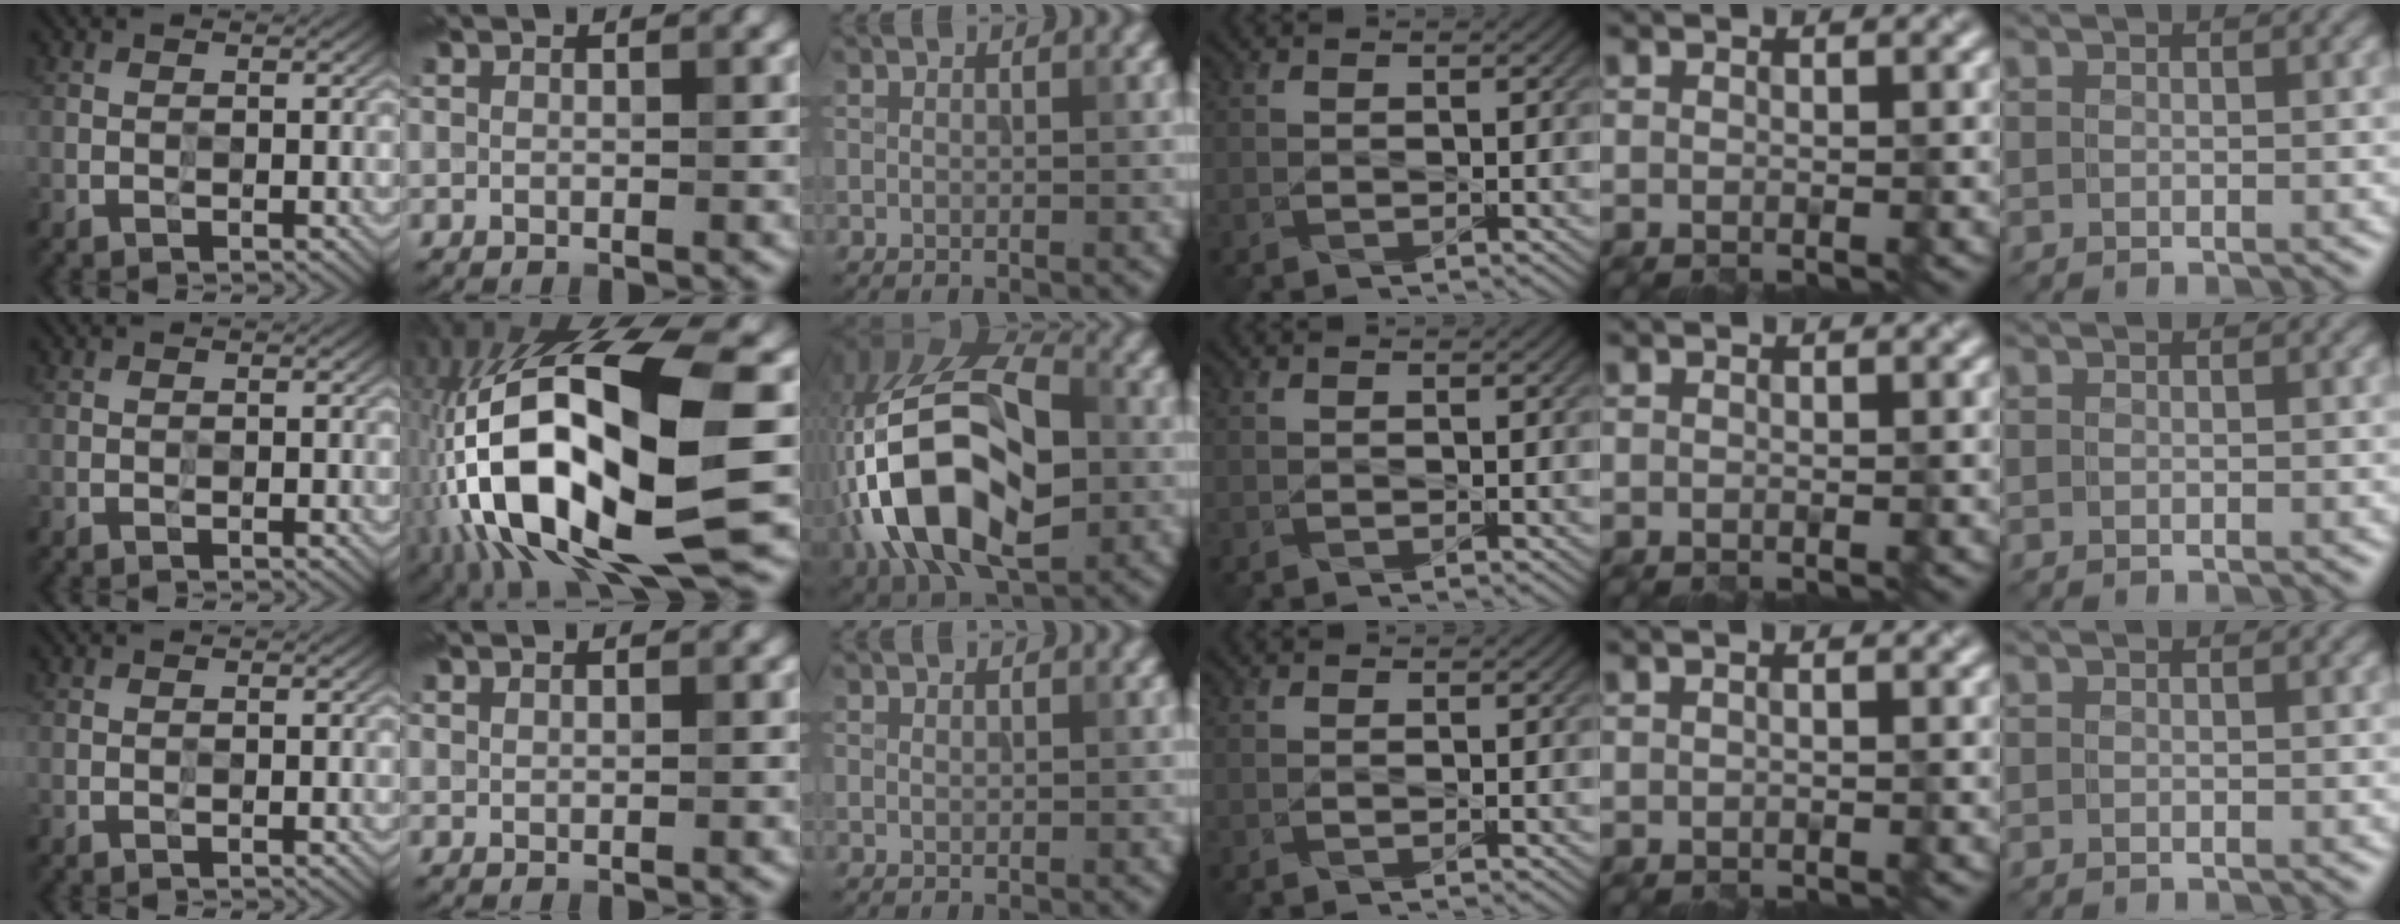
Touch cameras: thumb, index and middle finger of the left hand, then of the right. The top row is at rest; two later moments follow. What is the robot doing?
{"motion": "wipe", "object": "plastic plate"}